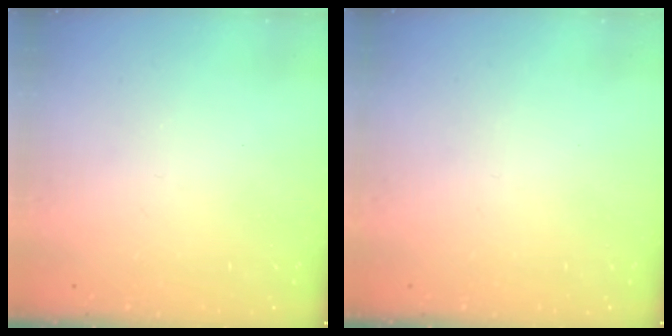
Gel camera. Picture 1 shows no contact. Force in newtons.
{"total": 0.0}